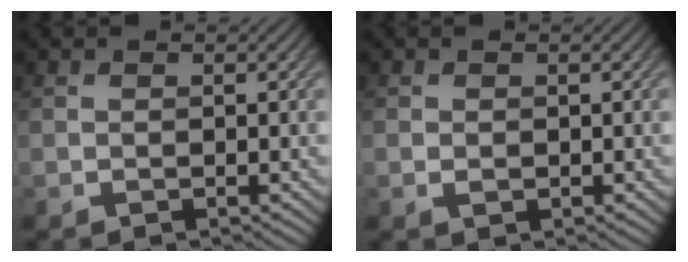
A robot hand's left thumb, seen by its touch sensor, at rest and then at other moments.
{"total": 0.8, "force": [-0.1, 0.6, 0.5], "torque": [-0.012, -0.004, -0.003]}